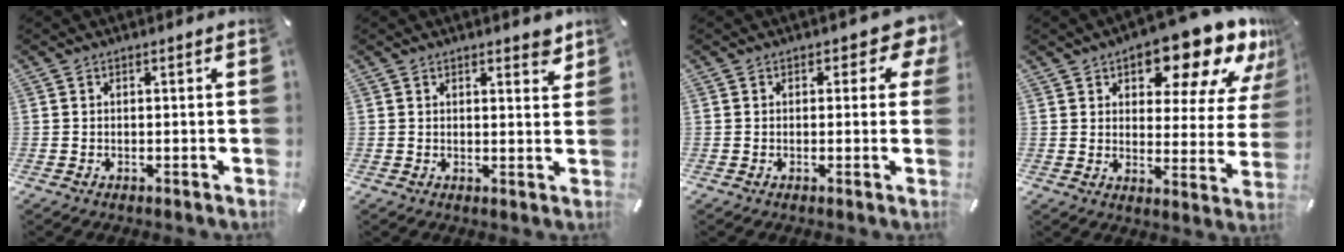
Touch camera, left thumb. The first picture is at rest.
{"total": 2.8, "force": [2.2, 1.2, 1.2], "torque": [-0.004, -0.014, 0.036]}
{"total": 5.0, "force": [1.8, 2.9, 3.6], "torque": [-0.035, -0.005, 0.025]}
{"total": 18.3, "force": [13.3, 7.5, 10.1], "torque": [-0.133, -0.095, 0.219]}